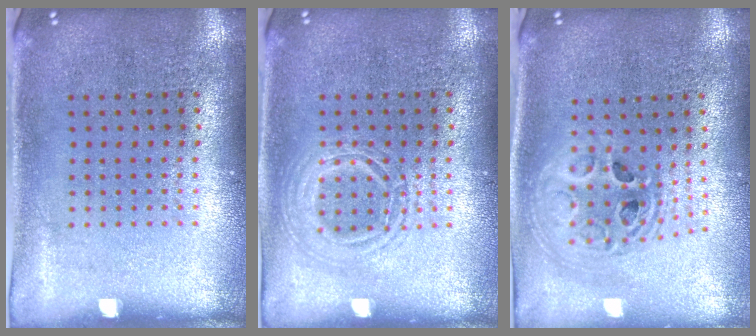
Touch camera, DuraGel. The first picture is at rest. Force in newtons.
{"total": 2.2, "press": 2.2, "slide": 0.3}
{"total": 2.1, "press": 1.7, "slide": 1.2}